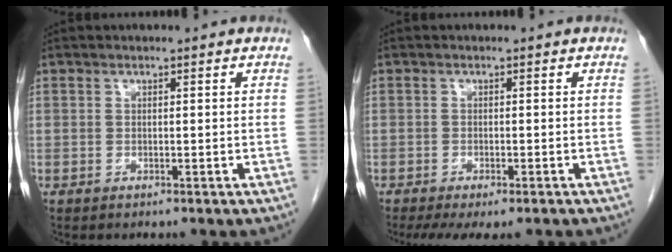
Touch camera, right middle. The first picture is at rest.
{"total": 7.1, "force": [-5.5, 2.1, 4.0], "torque": [-0.055, -0.011, -0.081]}